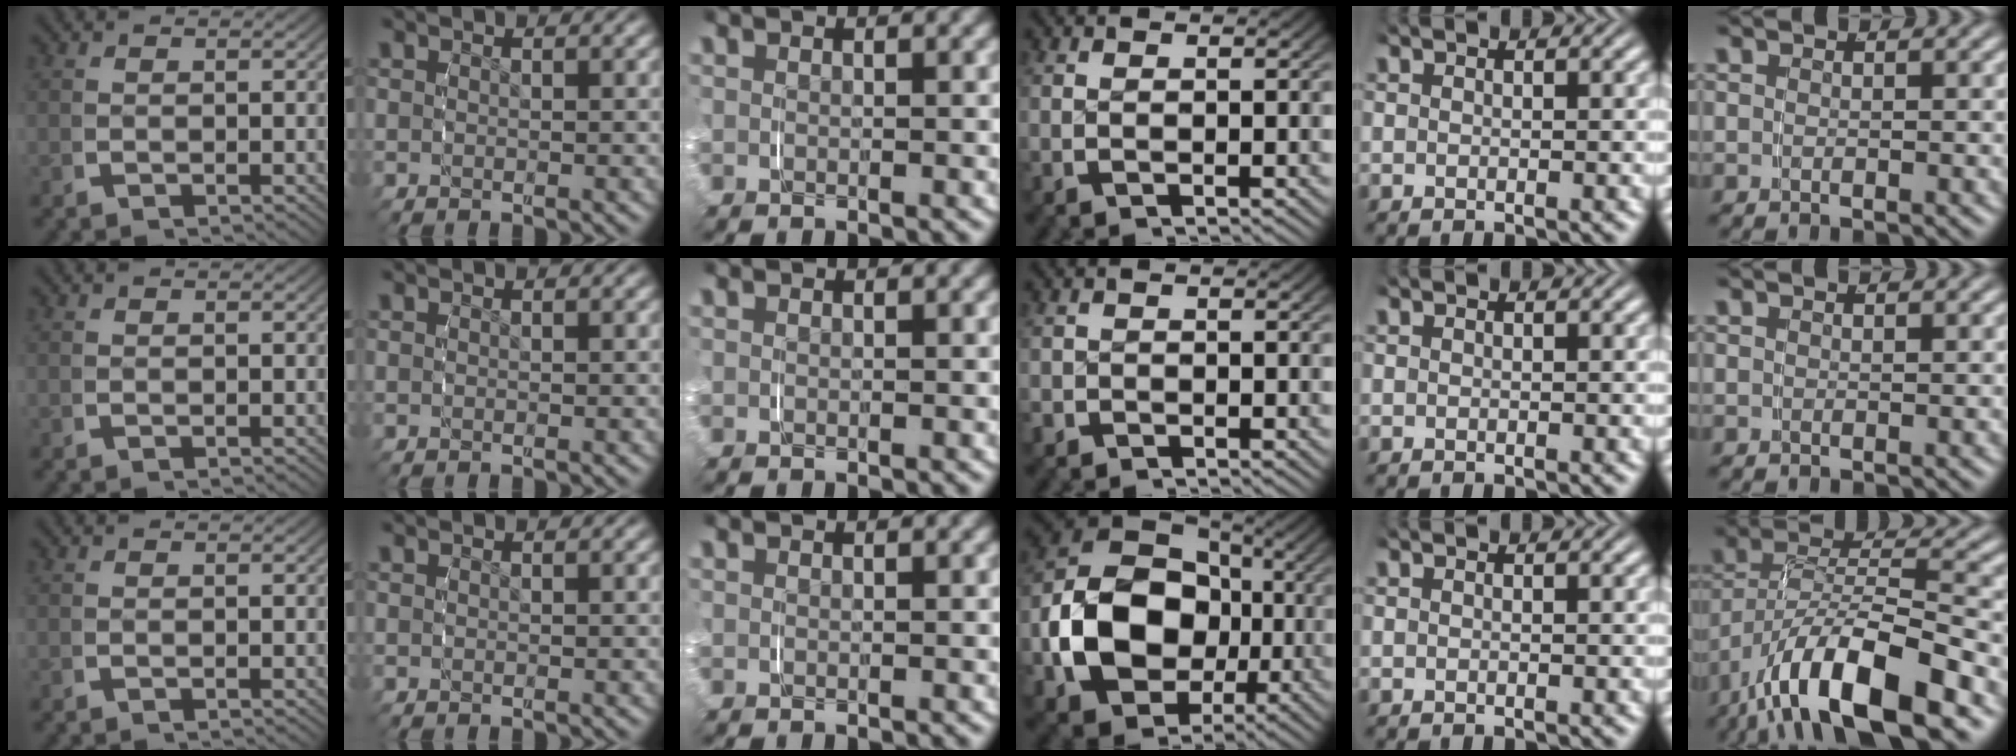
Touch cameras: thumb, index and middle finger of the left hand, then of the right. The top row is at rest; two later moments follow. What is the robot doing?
{"motion": "grasp_and_lifting", "object": "ribbon"}